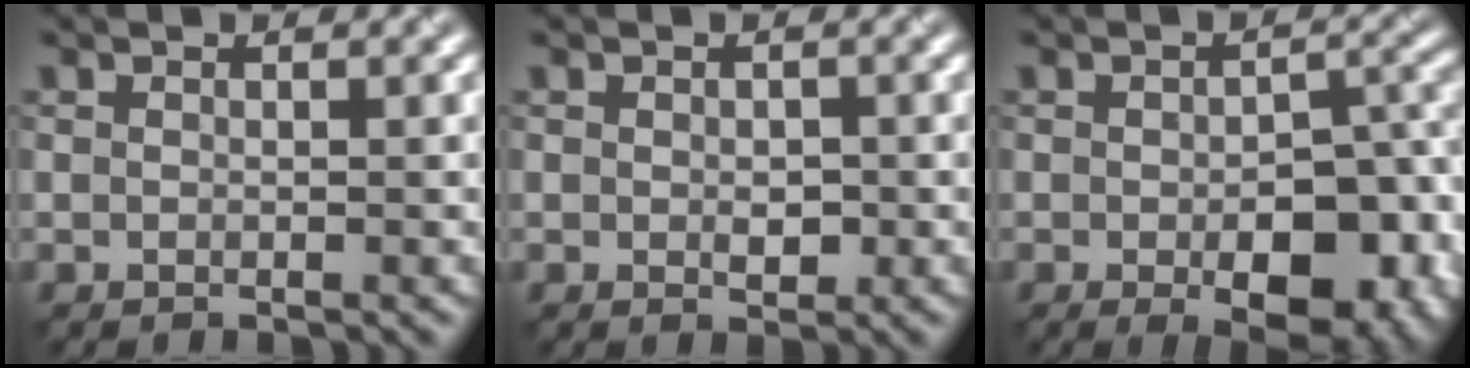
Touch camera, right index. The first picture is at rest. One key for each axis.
{"total": 1.5, "fx": -0.2, "fy": 0.9, "fz": 1.2, "tx": -0.016, "ty": -0.002, "tz": -0.001}
{"total": 8.5, "fx": -2.8, "fy": 4.0, "fz": 6.9, "tx": -0.088, "ty": -0.010, "tz": -0.032}